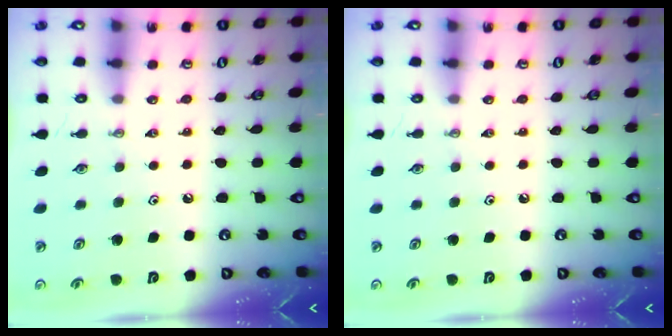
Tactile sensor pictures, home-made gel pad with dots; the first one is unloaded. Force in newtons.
{"total": 0.0}